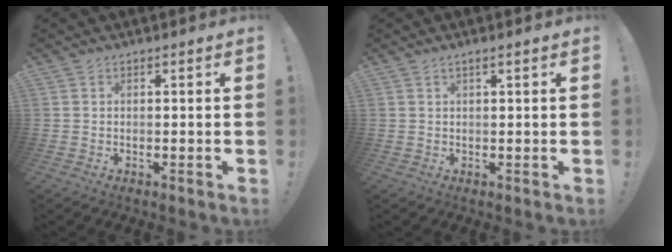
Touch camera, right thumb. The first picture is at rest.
{"total": 1.4, "force": [0.7, -0.1, 1.3], "torque": [-0.024, 0.000, 0.010]}